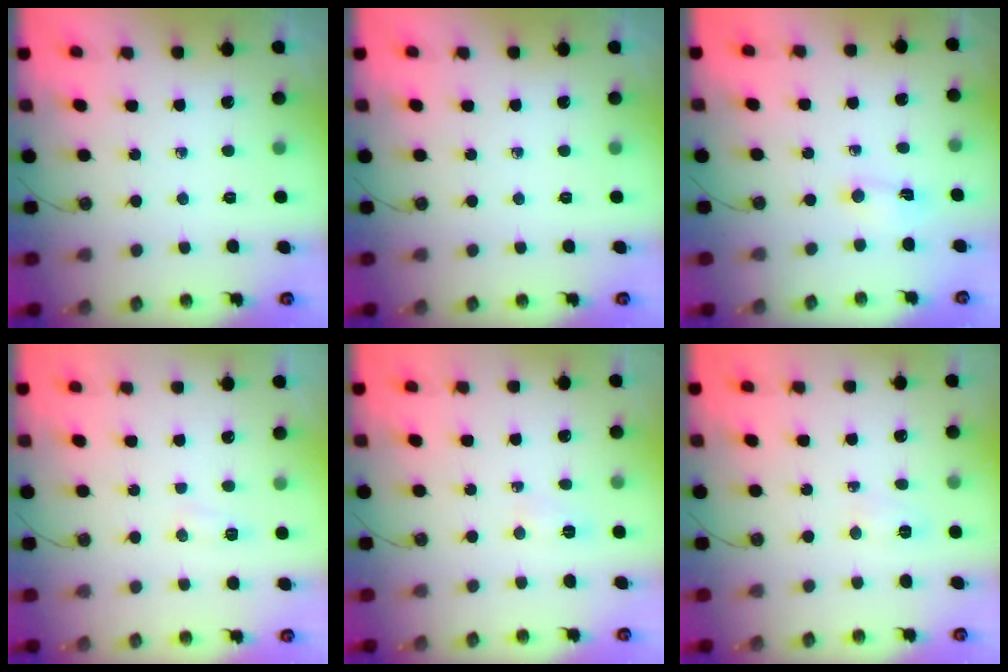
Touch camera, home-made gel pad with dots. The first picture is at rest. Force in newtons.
{"total": 0.0}
{"total": 2.6, "press": 1.5, "slide": 2.2}
{"total": 14.4, "press": 6.3, "slide": 12.9}
{"total": 16.5, "press": 4.4, "slide": 15.9}
{"total": 4.0, "press": 3.9, "slide": 0.5}